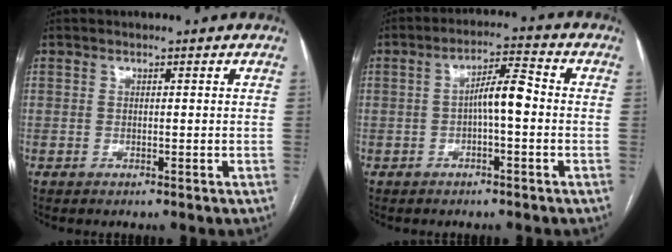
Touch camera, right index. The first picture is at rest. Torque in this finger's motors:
{"motor_torque": [1.05, -0.23, 0.24, 0.10]}